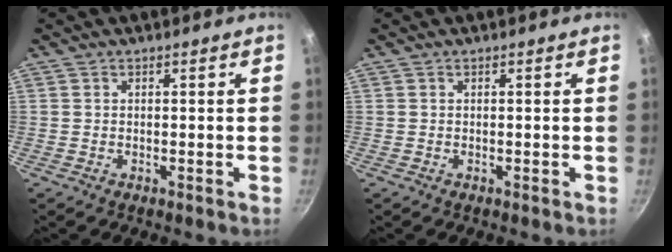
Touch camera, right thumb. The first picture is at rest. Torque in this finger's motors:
{"motor_torque": [0.00, 0.00, 0.00, 0.00, 0.00]}